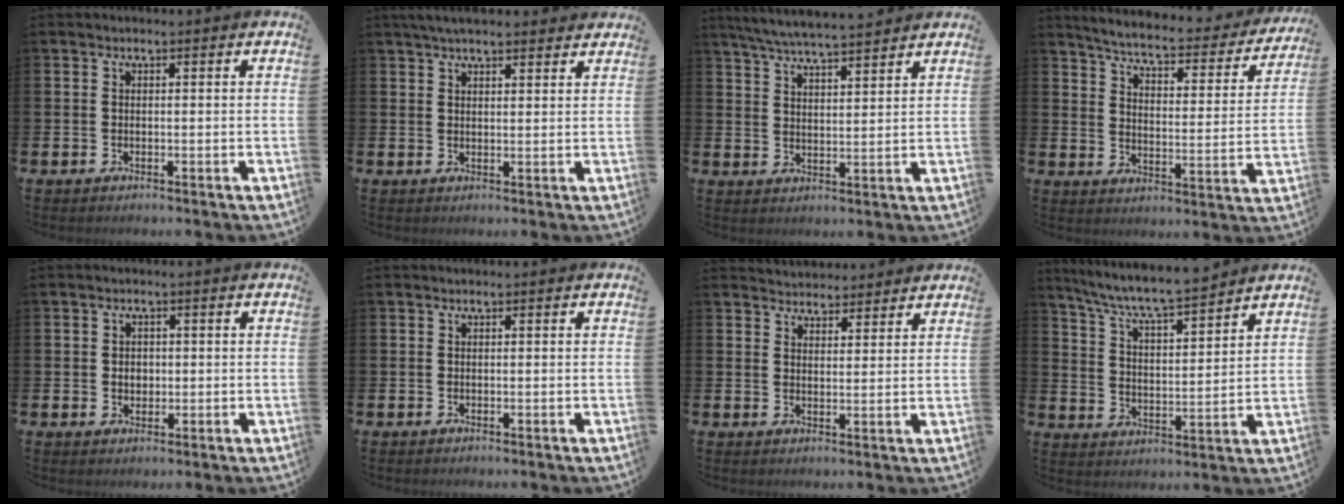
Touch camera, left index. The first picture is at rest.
{"total": 3.8, "force": [3.5, 0.7, 1.4], "torque": [-0.027, -0.008, 0.063]}
{"total": 5.9, "force": [5.7, 0.1, 1.5], "torque": [-0.046, -0.028, 0.103]}
{"total": 5.1, "force": [4.7, 0.7, 1.8], "torque": [-0.057, -0.041, 0.072]}
{"total": 1.9, "force": [0.2, 1.6, 0.9], "torque": [0.000, 0.002, -0.003]}
{"total": 0.0}
{"total": 3.9, "force": [3.8, 0.8, -0.5], "torque": [0.005, -0.021, 0.068]}
{"total": 7.5, "force": [7.2, 0.2, 2.3], "torque": [-0.072, -0.051, 0.124]}